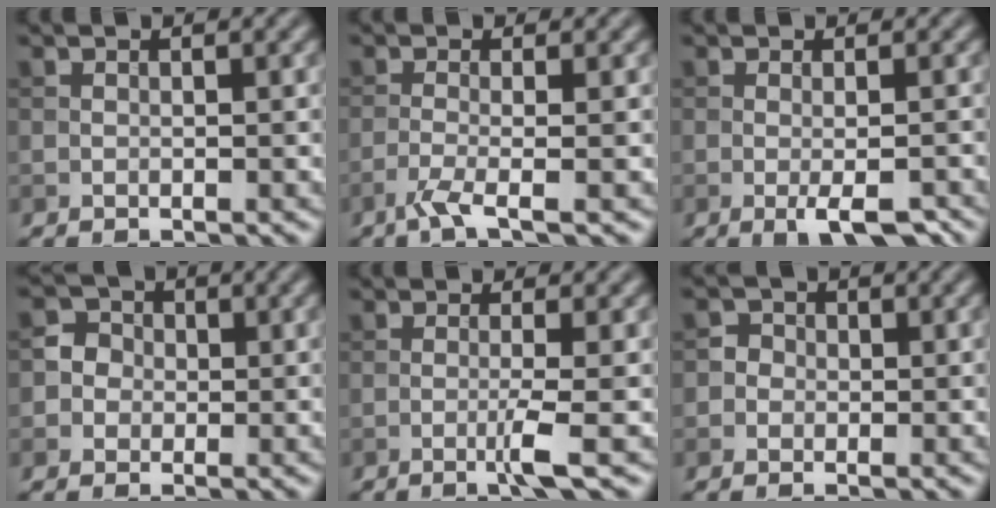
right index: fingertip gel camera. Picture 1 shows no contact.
{"total": 2.8, "force": [-1.5, 0.5, 2.3], "torque": [-0.042, -0.001, -0.043]}
{"total": 3.1, "force": [-1.2, 0.6, 2.8], "torque": [-0.049, -0.004, -0.018]}
{"total": 2.8, "force": [-0.2, 2.7, 0.8], "torque": [0.006, 0.008, -0.017]}
{"total": 2.5, "force": [-0.6, 0.2, 2.4], "torque": [-0.044, -0.003, -0.019]}
{"total": 2.1, "force": [0.1, 1.9, 0.7], "torque": [0.010, 0.008, -0.017]}